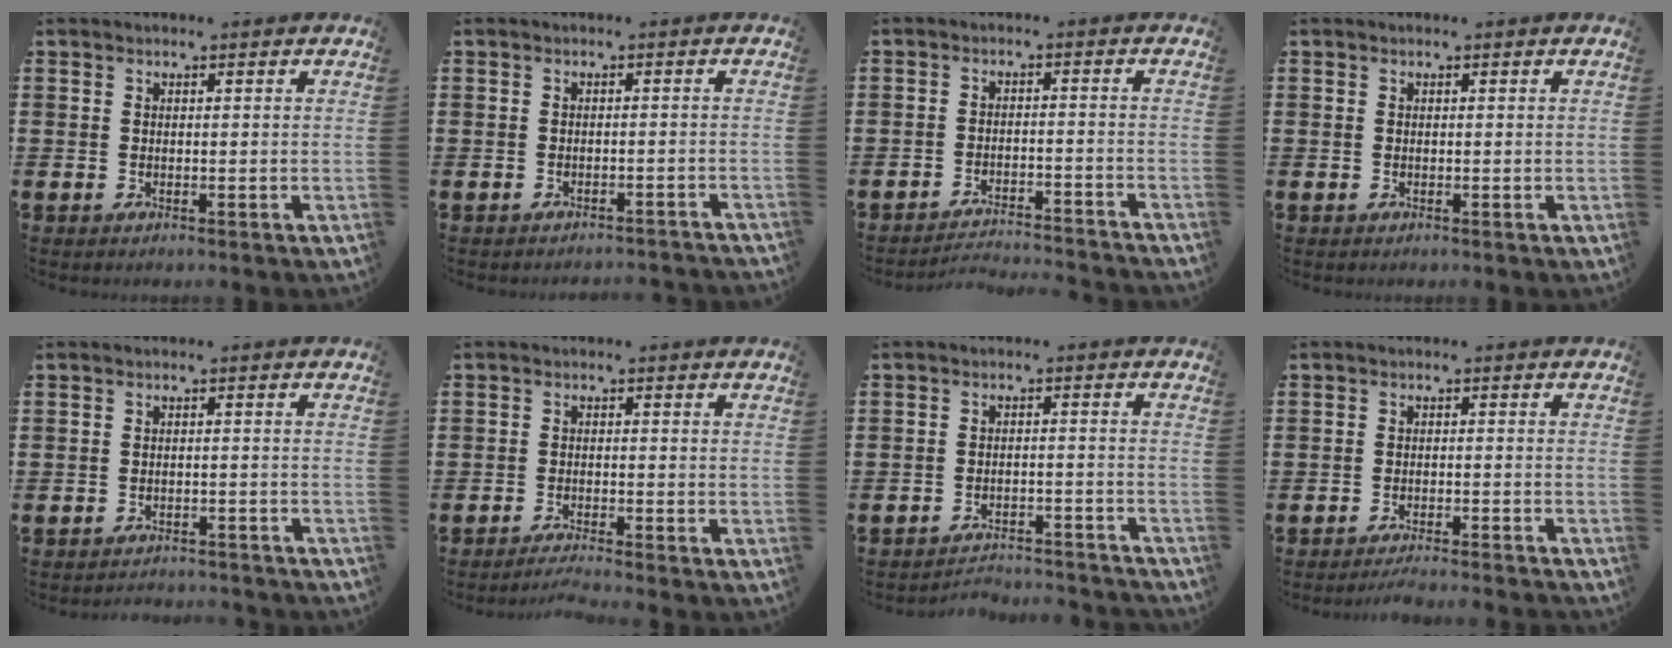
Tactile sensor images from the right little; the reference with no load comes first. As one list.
[{"total": 1.2, "force": [-1.1, -0.2, -0.1], "torque": [-0.002, 0.005, -0.024]}, {"total": 2.8, "force": [-2.8, -0.1, 0.0], "torque": [-0.007, 0.002, -0.059]}, {"total": 0.0}, {"total": 1.6, "force": [-1.6, 0.0, -0.2], "torque": [-0.005, 0.005, -0.035]}, {"total": 1.5, "force": [-1.4, -0.2, 0.6], "torque": [-0.009, 0.002, -0.026]}, {"total": 3.1, "force": [-3.1, 0.1, -0.1], "torque": [-0.007, 0.003, -0.066]}, {"total": 2.0, "force": [-2.0, -0.3, 0.5], "torque": [-0.009, 0.003, -0.038]}]